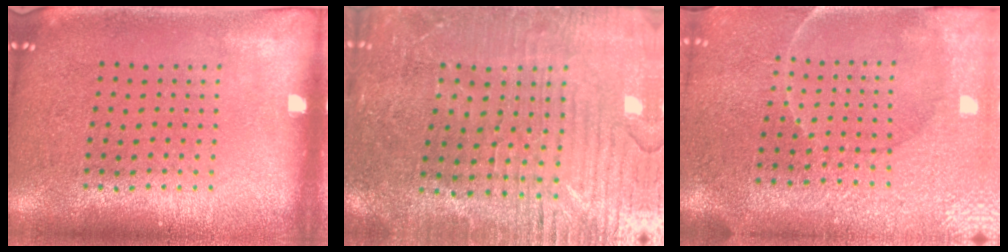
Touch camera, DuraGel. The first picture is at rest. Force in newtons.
{"total": 3.2, "press": 3.1, "slide": 0.6}
{"total": 3.7, "press": 3.4, "slide": 1.4}